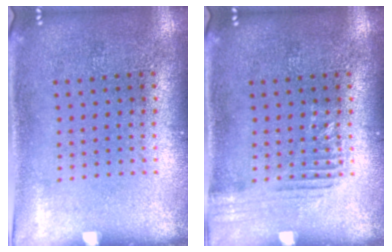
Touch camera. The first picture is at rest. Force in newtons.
{"total": 1.3, "press": 1.3, "slide": 0.2}